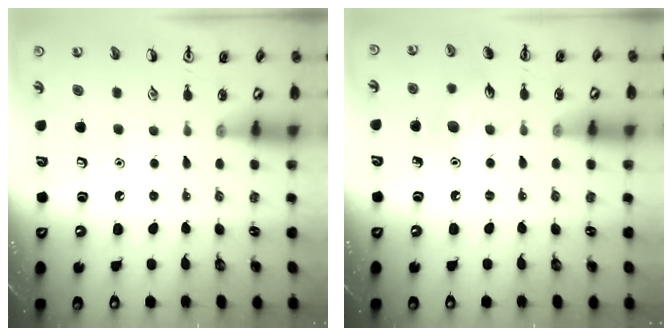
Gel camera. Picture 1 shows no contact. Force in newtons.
{"total": 7.5, "press": 7.3, "slide": 1.6}